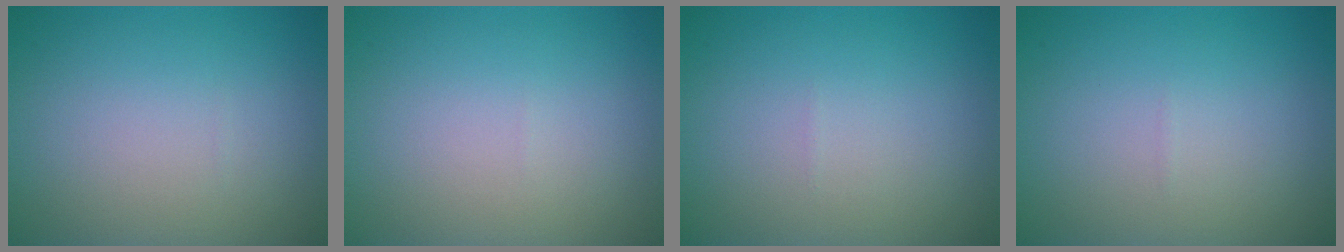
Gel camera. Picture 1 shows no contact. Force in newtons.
{"total": 0.0}
{"total": 0.0}
{"total": 0.0}